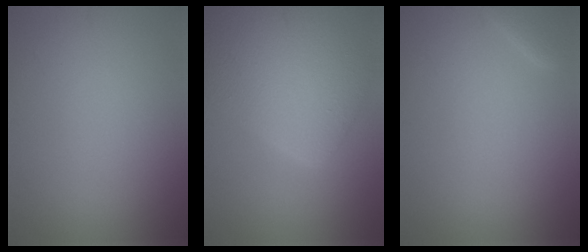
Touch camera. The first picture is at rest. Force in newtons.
{"total": 9.9, "press": 9.9, "slide": 0.5}
{"total": 1.6, "press": 1.6, "slide": 0.1}